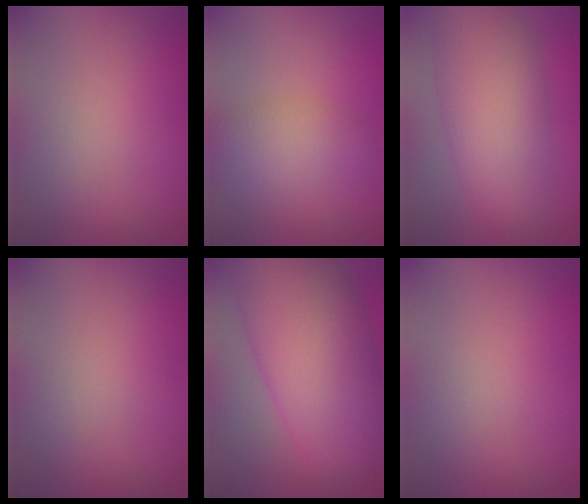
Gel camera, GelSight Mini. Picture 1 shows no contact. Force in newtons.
{"total": 3.6, "press": 3.6, "slide": 0.2}
{"total": 8.1, "press": 8.1, "slide": 0.2}
{"total": 0.0}
{"total": 11.9, "press": 11.9, "slide": 0.4}
{"total": 0.0}